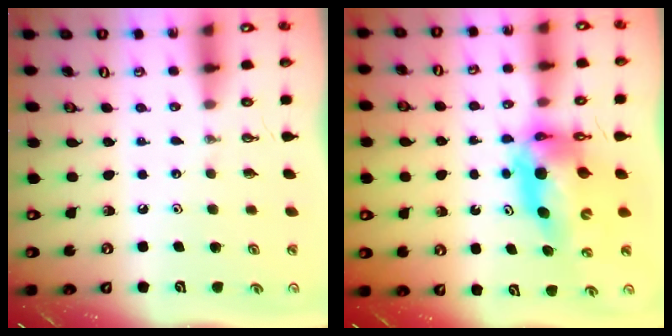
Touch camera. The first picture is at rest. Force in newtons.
{"total": 12.1, "press": 12.1, "slide": 1.2}